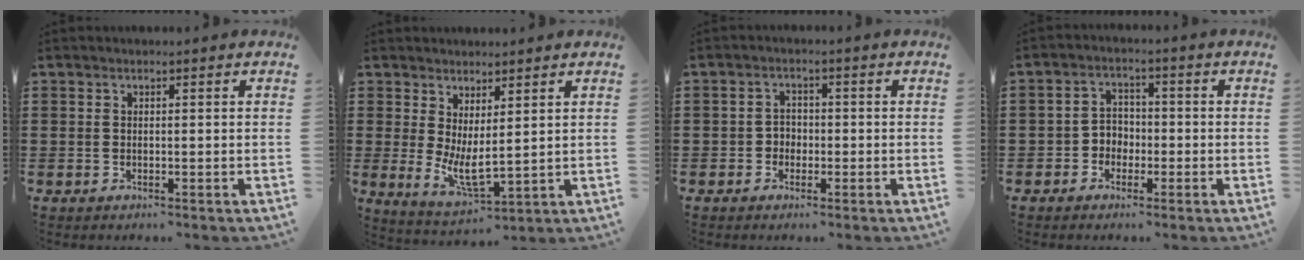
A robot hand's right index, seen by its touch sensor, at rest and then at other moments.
{"total": 5.1, "force": [0.9, 2.0, 4.6], "torque": [-0.093, -0.016, 0.018]}
{"total": 2.0, "force": [-1.0, 1.7, 0.6], "torque": [-0.018, 0.006, -0.023]}
{"total": 3.1, "force": [-1.6, 2.5, 0.9], "torque": [-0.028, 0.010, -0.036]}